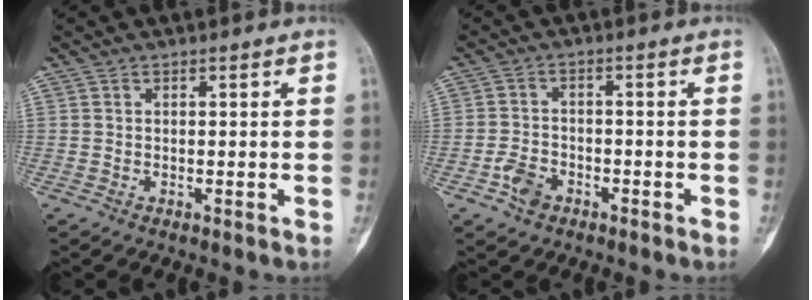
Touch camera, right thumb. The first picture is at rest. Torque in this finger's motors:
{"motor_torque": [0.65, 0.52, 0.00, 0.05, 0.00]}